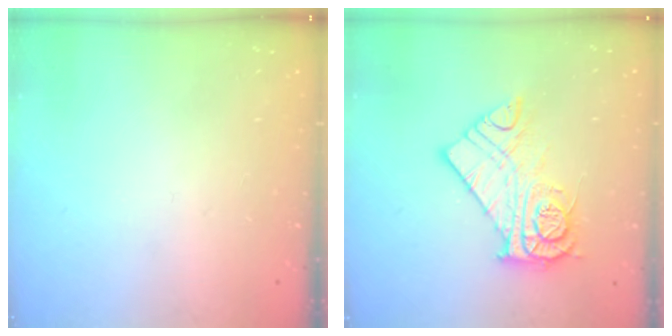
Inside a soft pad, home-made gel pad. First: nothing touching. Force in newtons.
{"total": 13.7, "press": 13.6, "slide": 1.3}